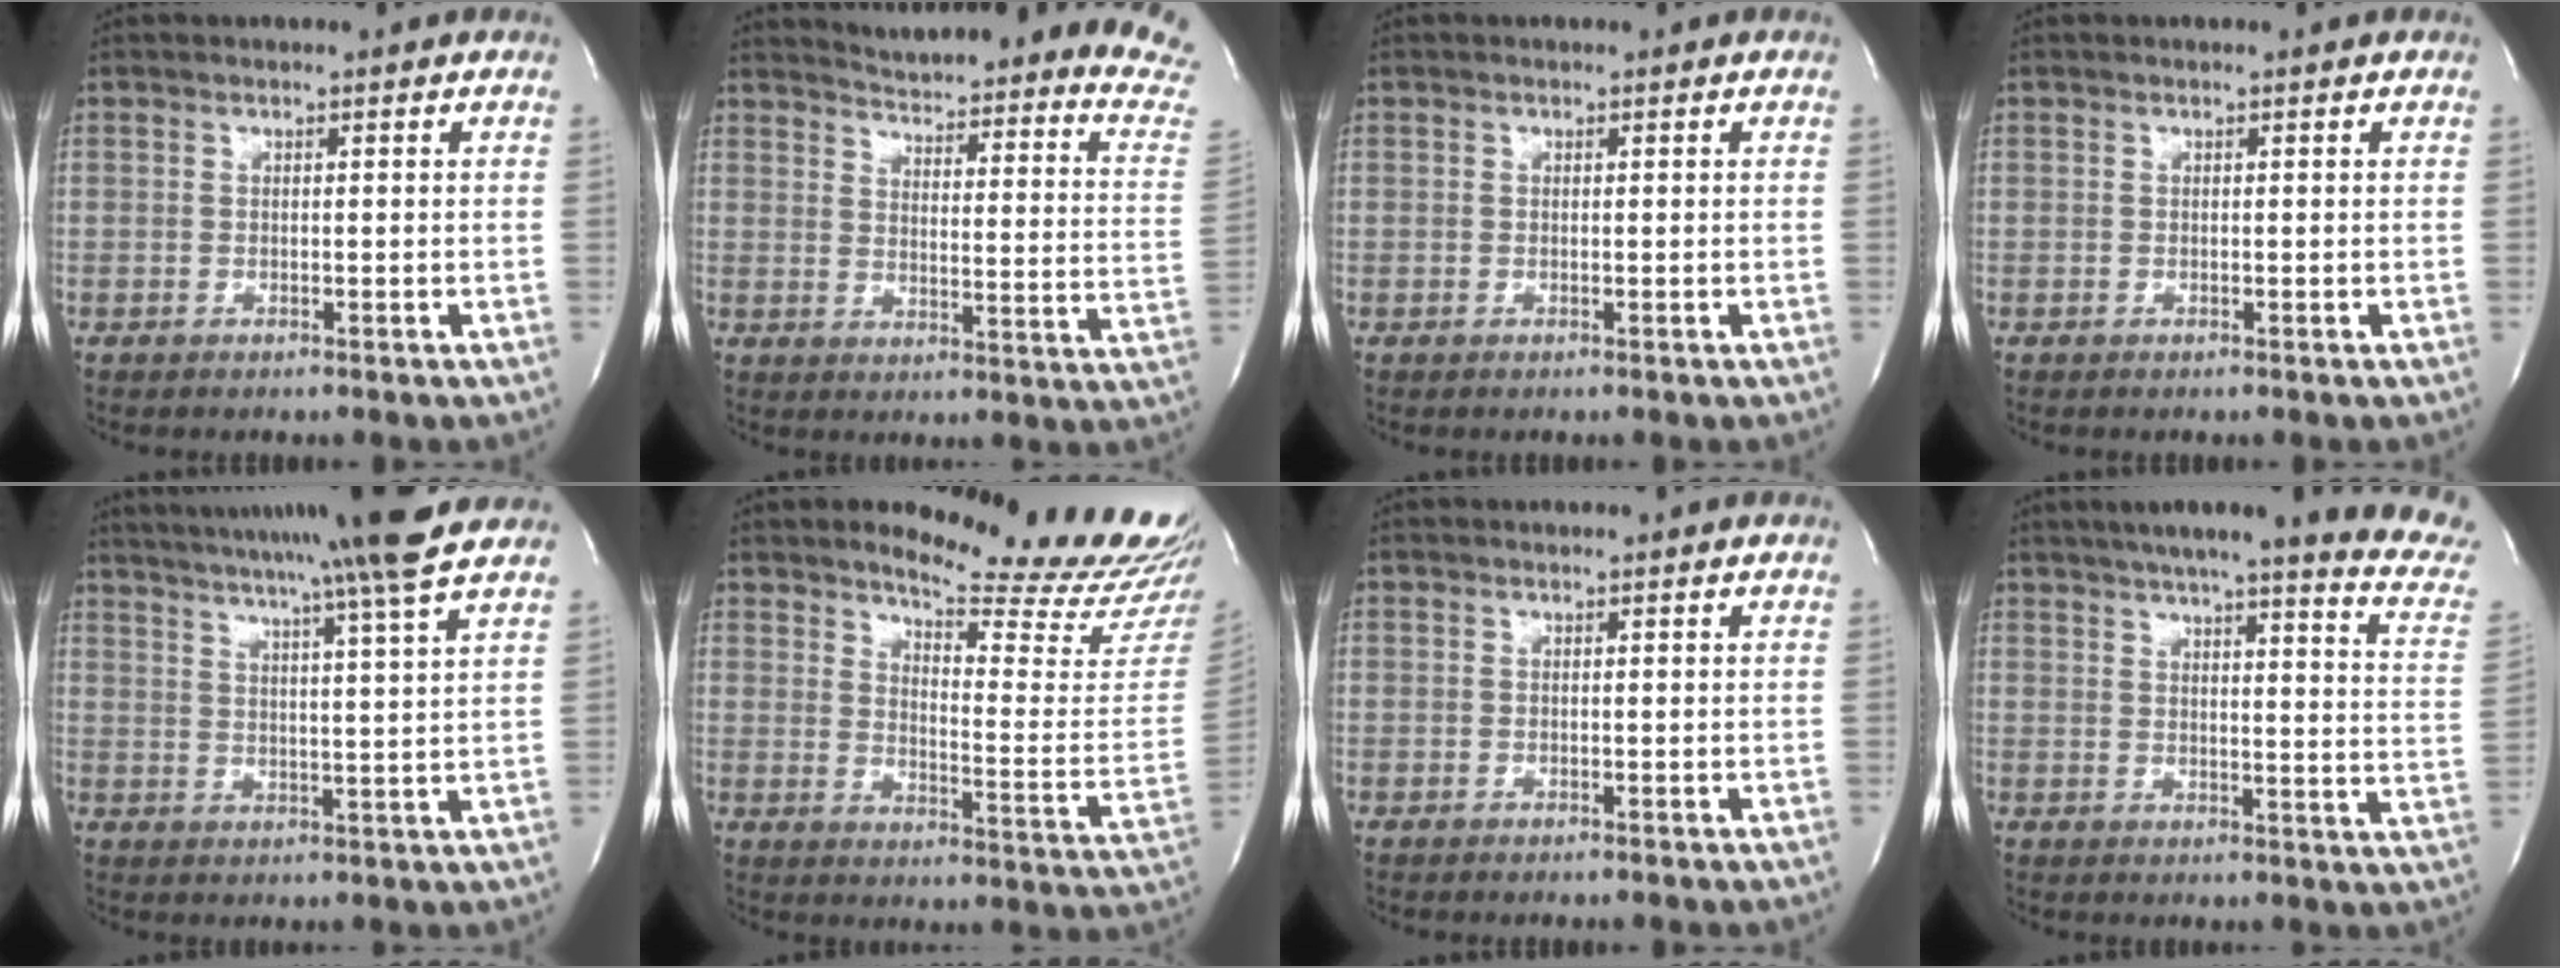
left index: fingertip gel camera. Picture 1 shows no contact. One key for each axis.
{"total": 24.4, "fx": 23.5, "fy": 0.3, "fz": 6.5, "tx": -0.082, "ty": -0.146, "tz": 0.259}
{"total": 0.0}
{"total": 0.0}
{"total": 18.0, "fx": 15.4, "fy": -2.6, "fz": 8.9, "tx": -0.157, "ty": -0.026, "tz": 0.211}
{"total": 19.5, "fx": 18.3, "fy": 0.4, "fz": 6.7, "tx": -0.098, "ty": -0.130, "tz": 0.219}
{"total": 0.0}
{"total": 22.9, "fx": 19.6, "fy": 0.6, "fz": 11.8, "tx": -0.163, "ty": -0.056, "tz": 0.227}